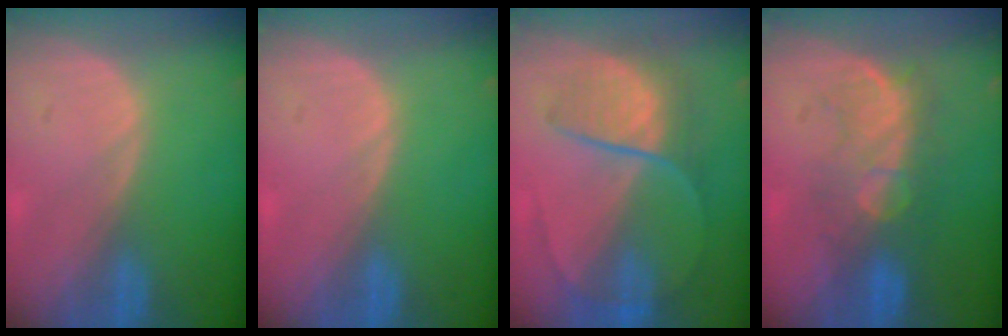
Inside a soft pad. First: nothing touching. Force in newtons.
{"total": 0.0}
{"total": 7.6, "press": 7.0, "slide": 2.9}
{"total": 7.9, "press": 7.6, "slide": 2.2}